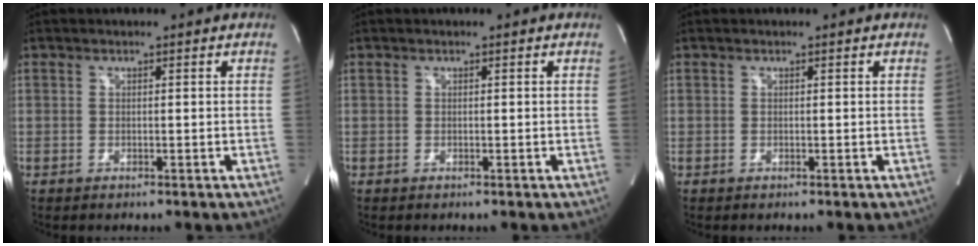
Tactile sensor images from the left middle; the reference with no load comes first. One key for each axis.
{"total": 0.0}
{"total": 0.0}